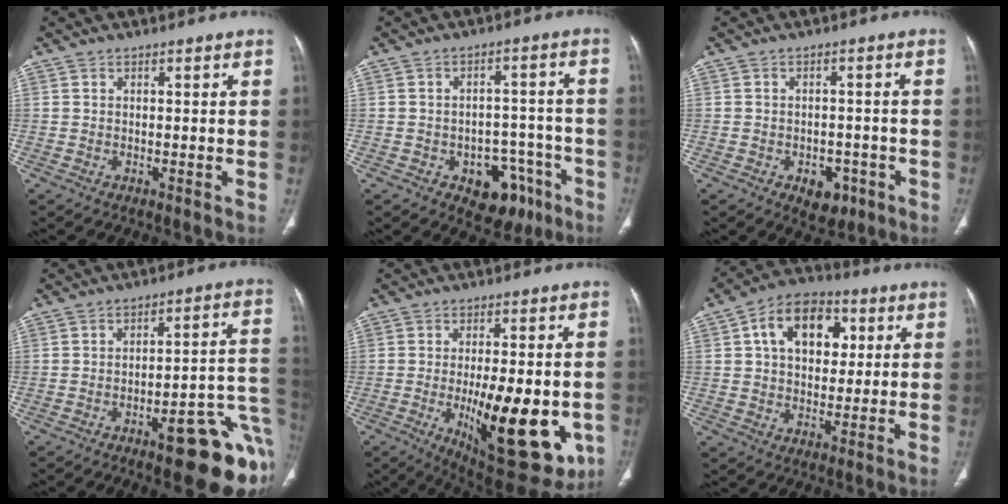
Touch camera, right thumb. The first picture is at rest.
{"total": 10.6, "force": [-5.5, 7.1, 5.7], "torque": [-0.036, 0.046, -0.064]}
{"total": 6.1, "force": [-3.1, 4.3, 3.1], "torque": [-0.013, 0.024, -0.035]}
{"total": 17.7, "force": [-7.6, 4.8, 15.2], "torque": [-0.120, 0.052, -0.089]}
{"total": 22.2, "force": [-5.1, 8.7, 19.8], "torque": [-0.244, -0.022, -0.049]}
{"total": 14.1, "force": [3.9, 9.6, 9.6], "torque": [-0.117, 0.007, 0.057]}